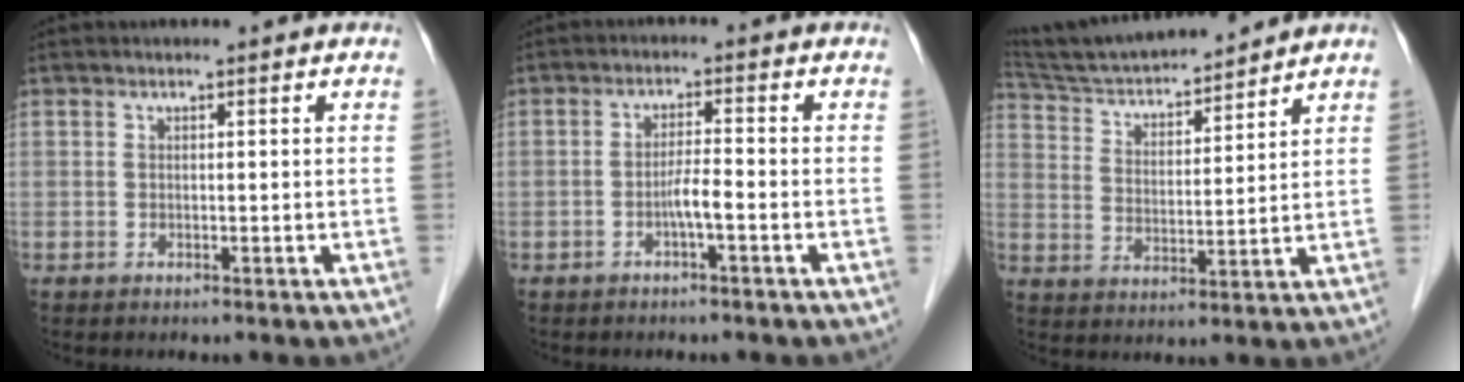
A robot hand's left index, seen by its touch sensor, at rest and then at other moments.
{"total": 2.8, "force": [-1.3, 0.0, 2.5], "torque": [-0.045, 0.001, -0.026]}
{"total": 14.0, "force": [13.1, 1.2, 4.7], "torque": [-0.089, 0.012, 0.227]}